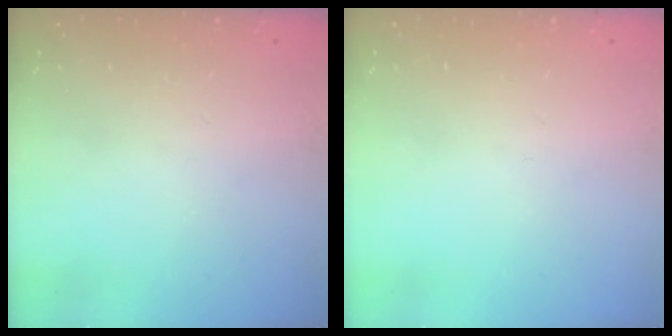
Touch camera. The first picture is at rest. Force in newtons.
{"total": 0.0}